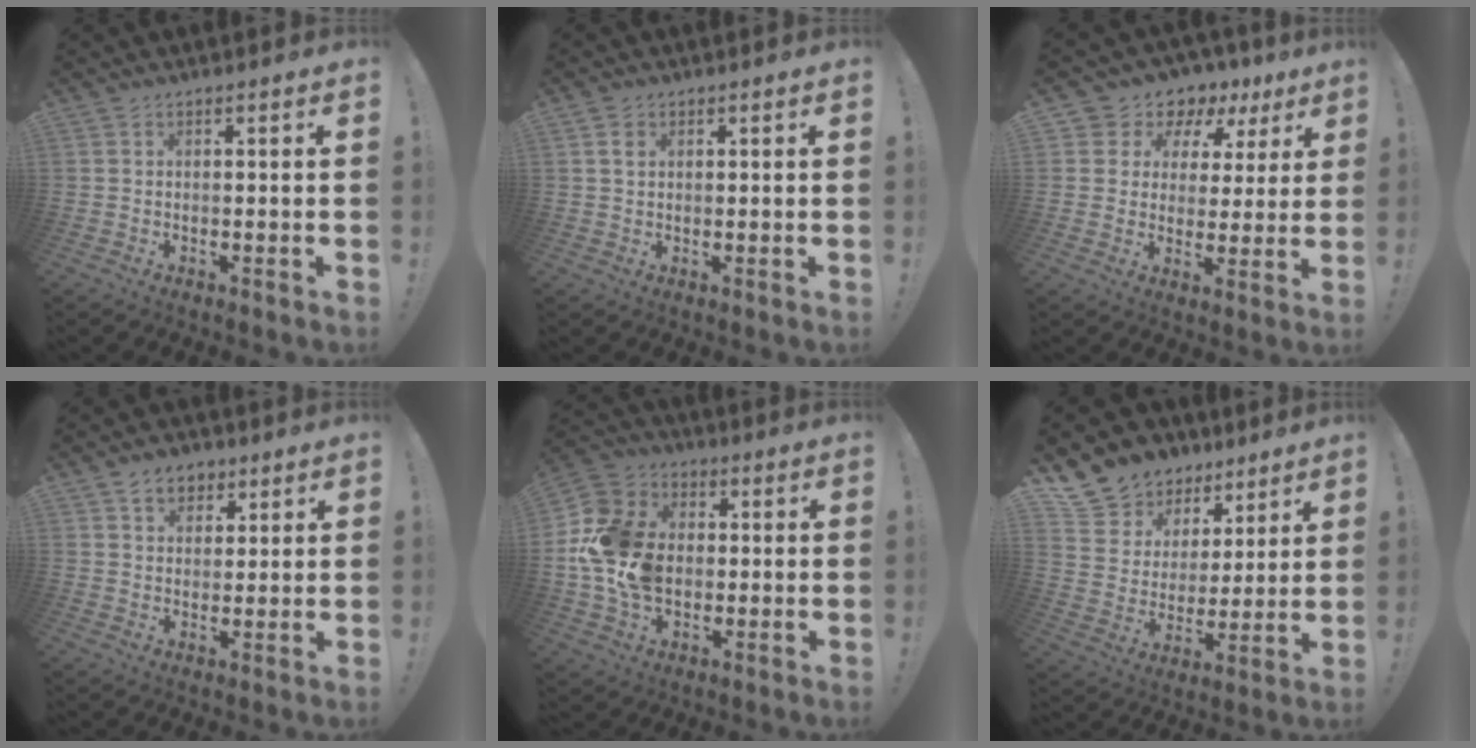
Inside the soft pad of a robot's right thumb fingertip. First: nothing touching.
{"total": 2.0, "force": [1.0, 1.4, 1.1], "torque": [-0.007, -0.004, 0.015]}
{"total": 7.0, "force": [3.3, 5.8, 1.9], "torque": [-0.031, -0.032, 0.063]}
{"total": 7.0, "force": [3.9, 5.2, 2.5], "torque": [-0.028, -0.020, 0.074]}
{"total": 17.1, "force": [0.2, 13.6, 10.4], "torque": [-0.188, 0.015, 0.009]}
{"total": 11.0, "force": [7.8, 7.6, 1.5], "torque": [-0.027, -0.070, 0.157]}